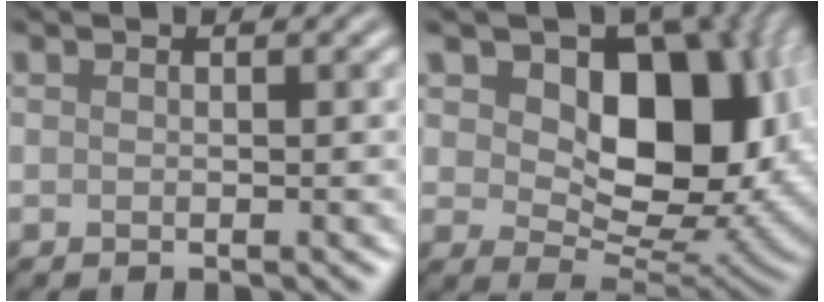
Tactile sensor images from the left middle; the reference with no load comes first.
{"total": 12.4, "force": [3.0, 7.9, 9.0], "torque": [-0.115, -0.008, 0.041]}